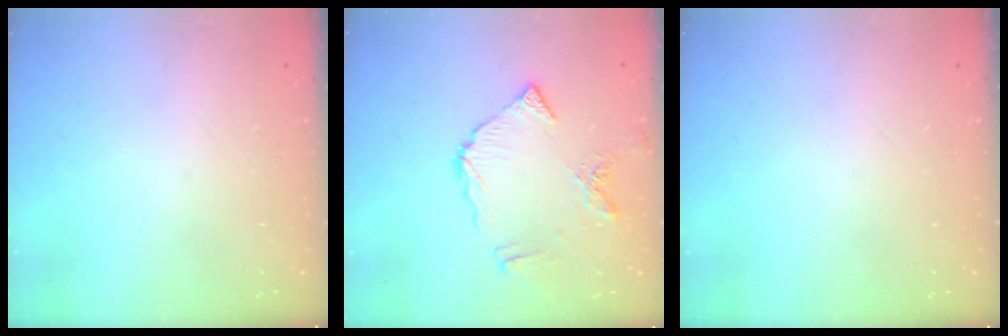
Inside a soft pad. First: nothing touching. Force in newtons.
{"total": 11.0, "press": 10.9, "slide": 1.4}
{"total": 0.0}